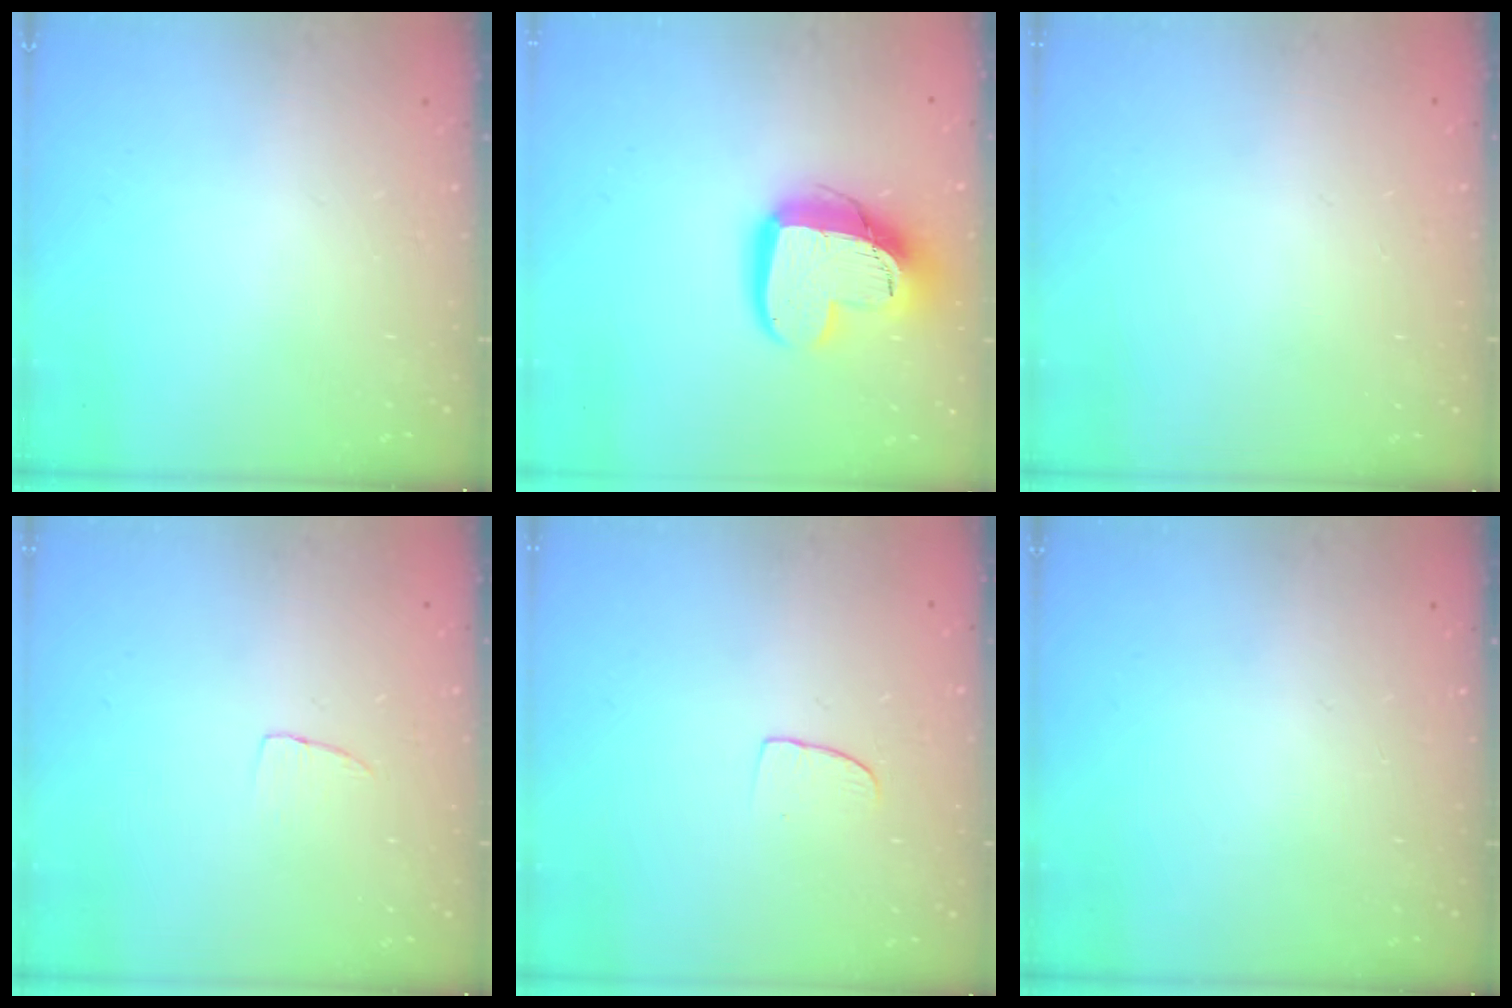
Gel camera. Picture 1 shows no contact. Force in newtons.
{"total": 16.3, "press": 16.3, "slide": 1.4}
{"total": 0.0}
{"total": 3.2, "press": 3.2, "slide": 0.2}
{"total": 6.0, "press": 5.9, "slide": 0.5}
{"total": 0.0}